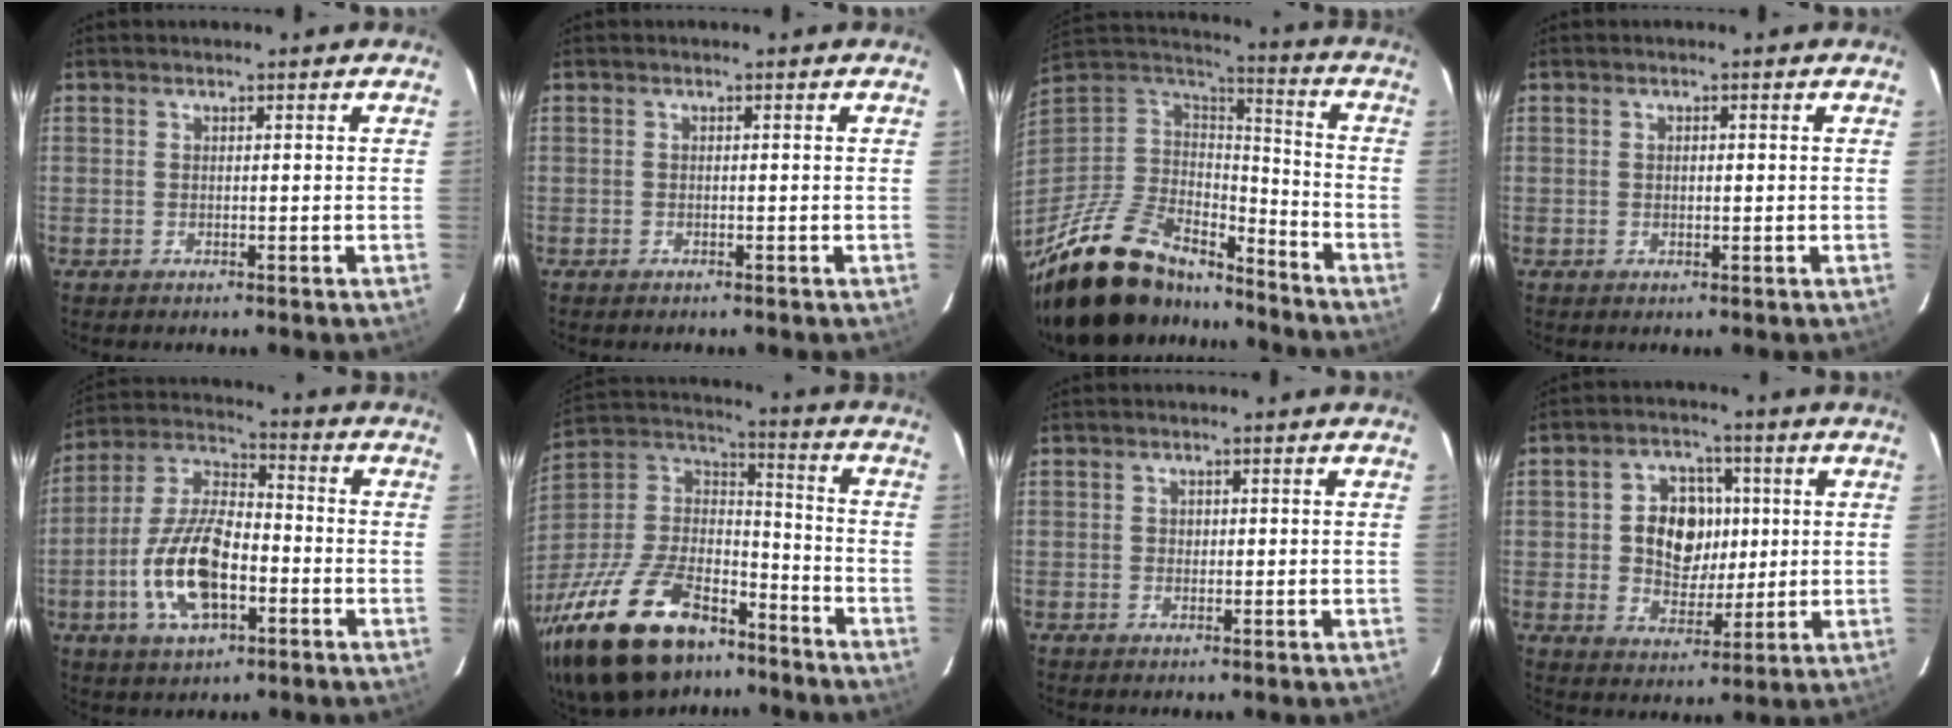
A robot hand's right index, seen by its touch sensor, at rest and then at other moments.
{"total": 0.5, "force": [-0.4, 0.2, 0.2], "torque": [-0.003, -0.001, -0.010]}
{"total": 27.1, "force": [-20.2, 11.5, 14.0], "torque": [-0.286, -0.003, -0.327]}
{"total": 0.9, "force": [0.1, 0.6, 0.7], "torque": [-0.013, 0.003, 0.001]}
{"total": 15.0, "force": [-4.9, 6.7, 12.4], "torque": [-0.259, 0.003, -0.089]}
{"total": 33.8, "force": [-22.2, 16.5, 19.3], "torque": [-0.418, -0.007, -0.355]}
{"total": 0.8, "force": [0.0, 0.8, 0.0], "torque": [0.004, 0.001, -0.001]}
{"total": 10.0, "force": [1.0, 8.0, 6.0], "torque": [-0.116, 0.014, 0.024]}